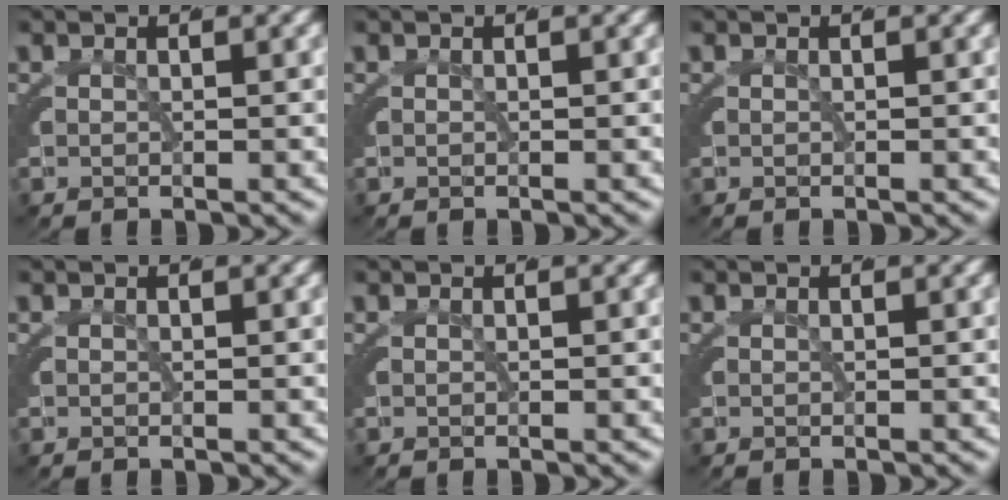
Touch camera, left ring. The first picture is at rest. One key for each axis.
{"total": 0.0}
{"total": 0.0}
{"total": 0.0}
{"total": 0.0}
{"total": 0.0}